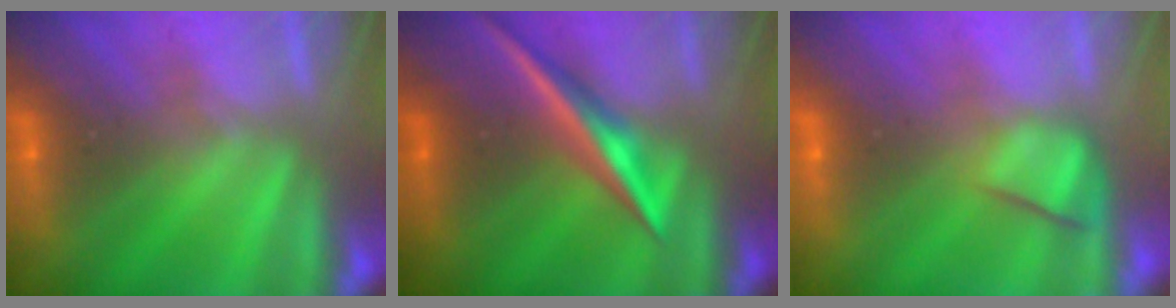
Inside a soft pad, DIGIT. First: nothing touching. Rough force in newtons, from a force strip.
{"total": 1.9}
{"total": 4.1}